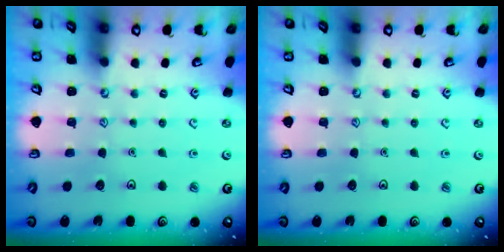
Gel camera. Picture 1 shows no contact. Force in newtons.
{"total": 0.0}